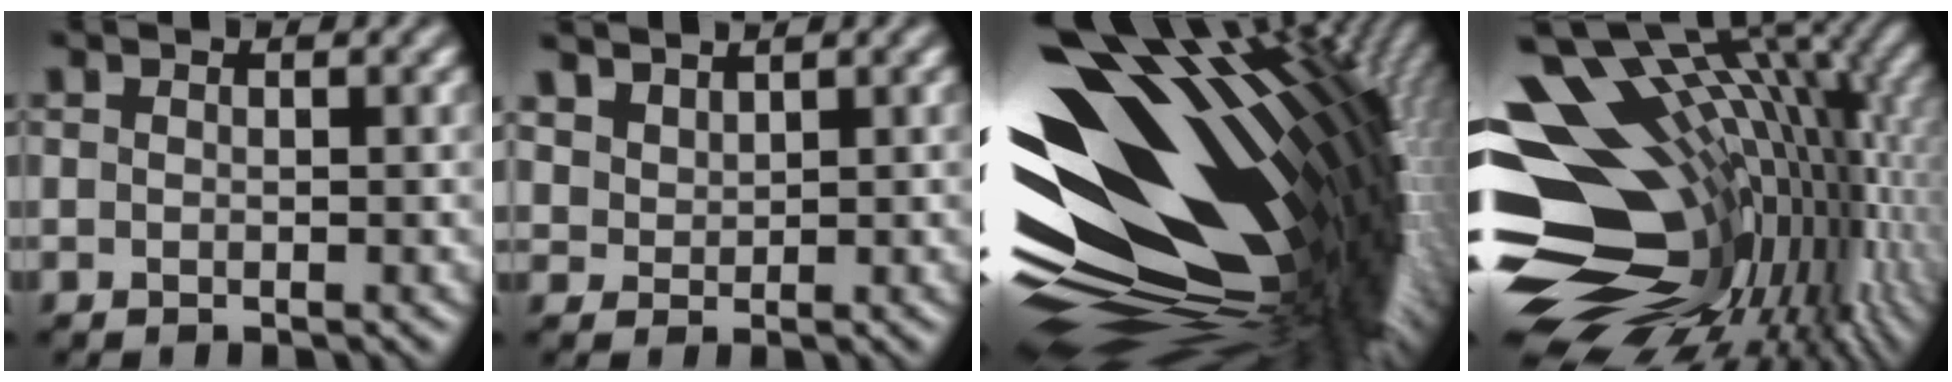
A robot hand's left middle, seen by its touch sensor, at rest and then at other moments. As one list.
[{"total": 2.9, "force": [2.6, 1.2, 0.6], "torque": [-0.027, -0.006, 0.067]}, {"total": 18.1, "force": [0.8, 8.7, 15.8], "torque": [-0.276, -0.019, 0.010]}, {"total": 18.7, "force": [0.7, 11.2, 15.0], "torque": [-0.250, 0.012, 0.023]}]